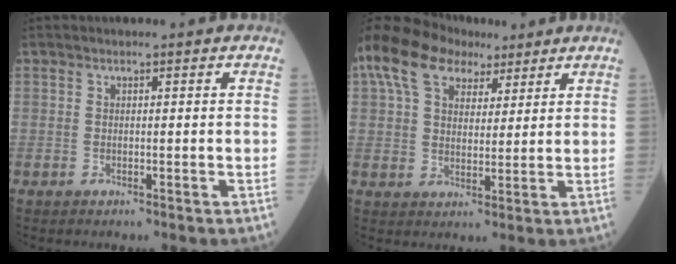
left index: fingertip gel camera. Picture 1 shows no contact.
{"total": 14.1, "force": [9.1, 8.1, 7.1], "torque": [-0.157, 0.059, 0.164]}